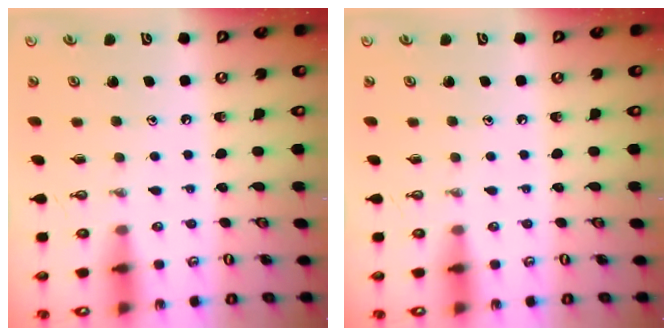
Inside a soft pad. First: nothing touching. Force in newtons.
{"total": 0.0}